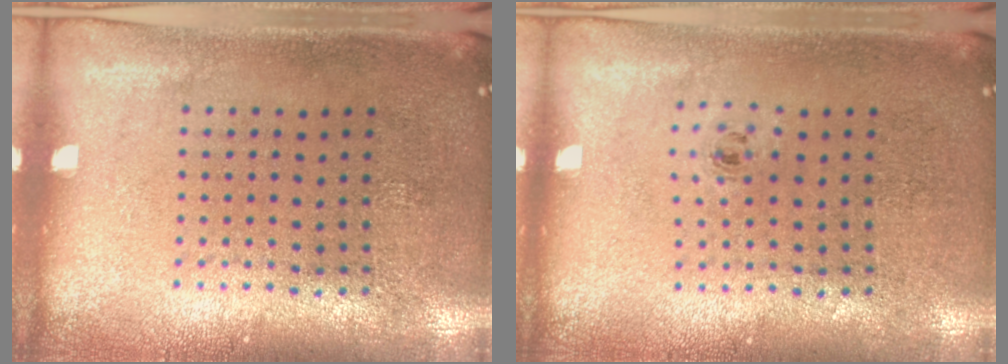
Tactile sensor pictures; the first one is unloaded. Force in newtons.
{"total": 0.5, "press": 0.3, "slide": 0.4}